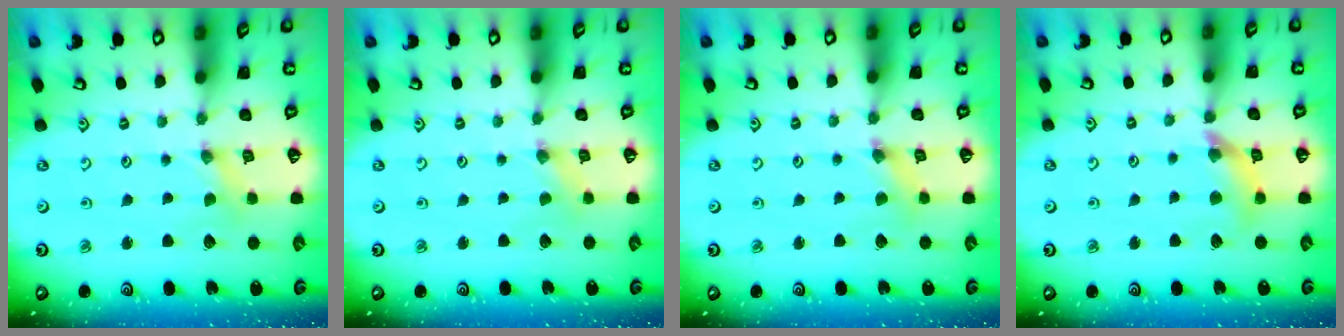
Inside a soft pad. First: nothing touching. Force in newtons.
{"total": 0.0}
{"total": 2.5, "press": 2.5, "slide": 0.4}
{"total": 10.3, "press": 10.2, "slide": 1.2}